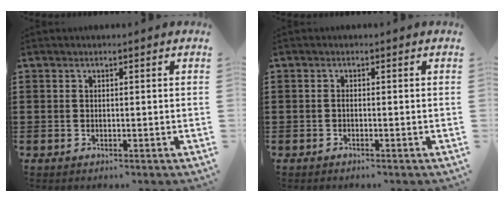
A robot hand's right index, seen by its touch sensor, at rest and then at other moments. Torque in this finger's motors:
{"motor_torque": [0.96, 1.18, 0.02, 0.01]}